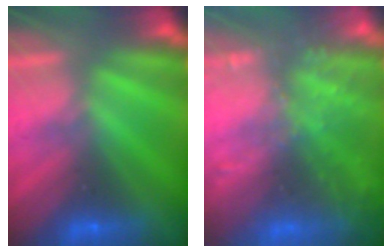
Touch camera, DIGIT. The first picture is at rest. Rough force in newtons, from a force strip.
{"total": 9.6}